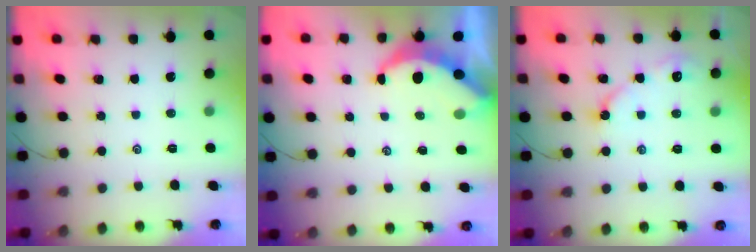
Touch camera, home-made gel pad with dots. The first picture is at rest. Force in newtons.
{"total": 5.5, "press": 5.5, "slide": 0.0}
{"total": 5.9, "press": 5.8, "slide": 0.6}